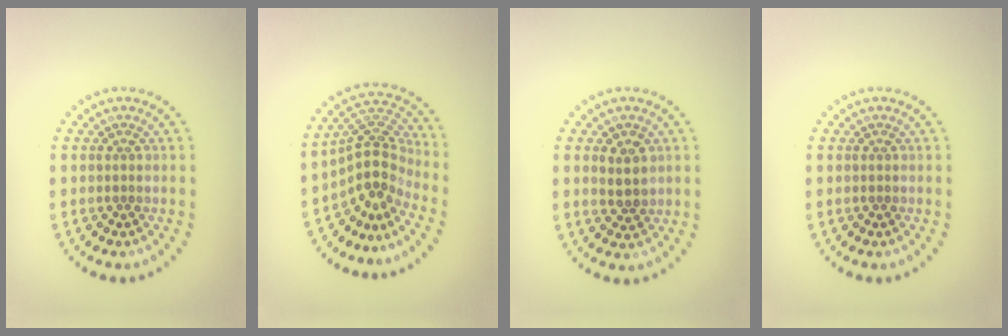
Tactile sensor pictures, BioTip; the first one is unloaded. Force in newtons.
{"total": 4.1, "press": 2.7, "slide": 3.0}
{"total": 2.5, "press": 2.4, "slide": 0.4}
{"total": 0.0}